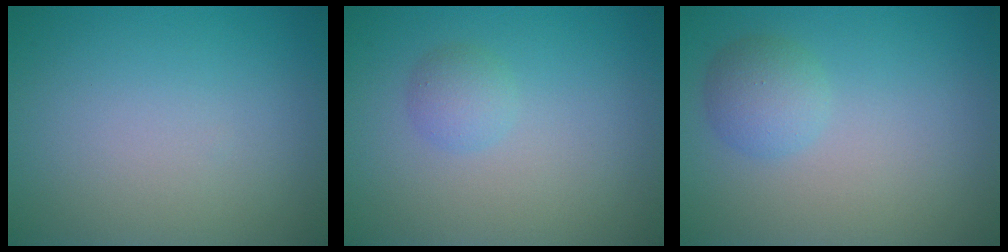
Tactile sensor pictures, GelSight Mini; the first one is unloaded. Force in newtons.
{"total": 1.5, "press": 1.5, "slide": 0.0}
{"total": 2.3, "press": 2.3, "slide": 0.1}